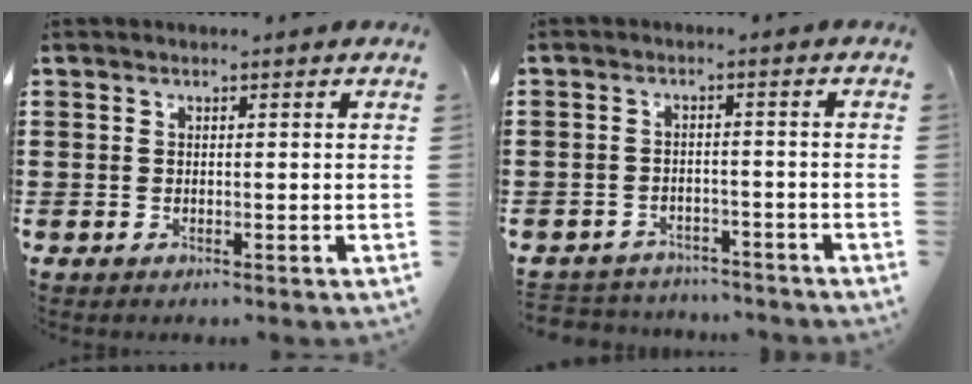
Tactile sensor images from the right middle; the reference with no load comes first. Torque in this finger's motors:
{"motor_torque": [0.14, -0.04, -0.57, -0.06]}